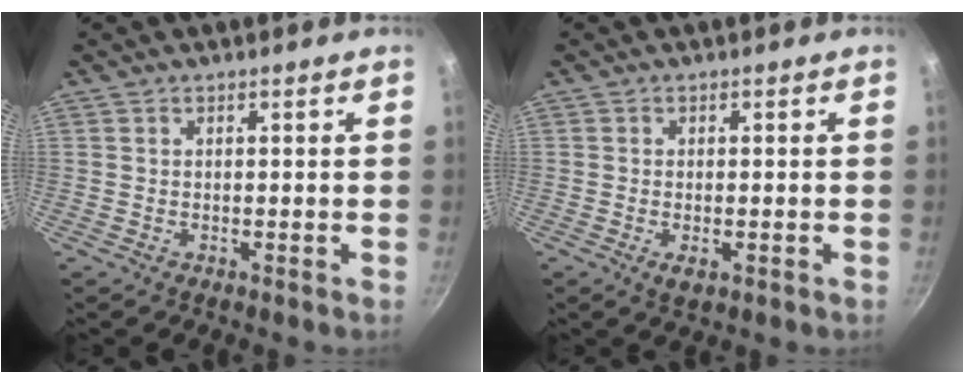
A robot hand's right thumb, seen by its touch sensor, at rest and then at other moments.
{"total": 2.5, "force": [-0.9, 1.1, 2.0], "torque": [-0.037, 0.002, -0.013]}